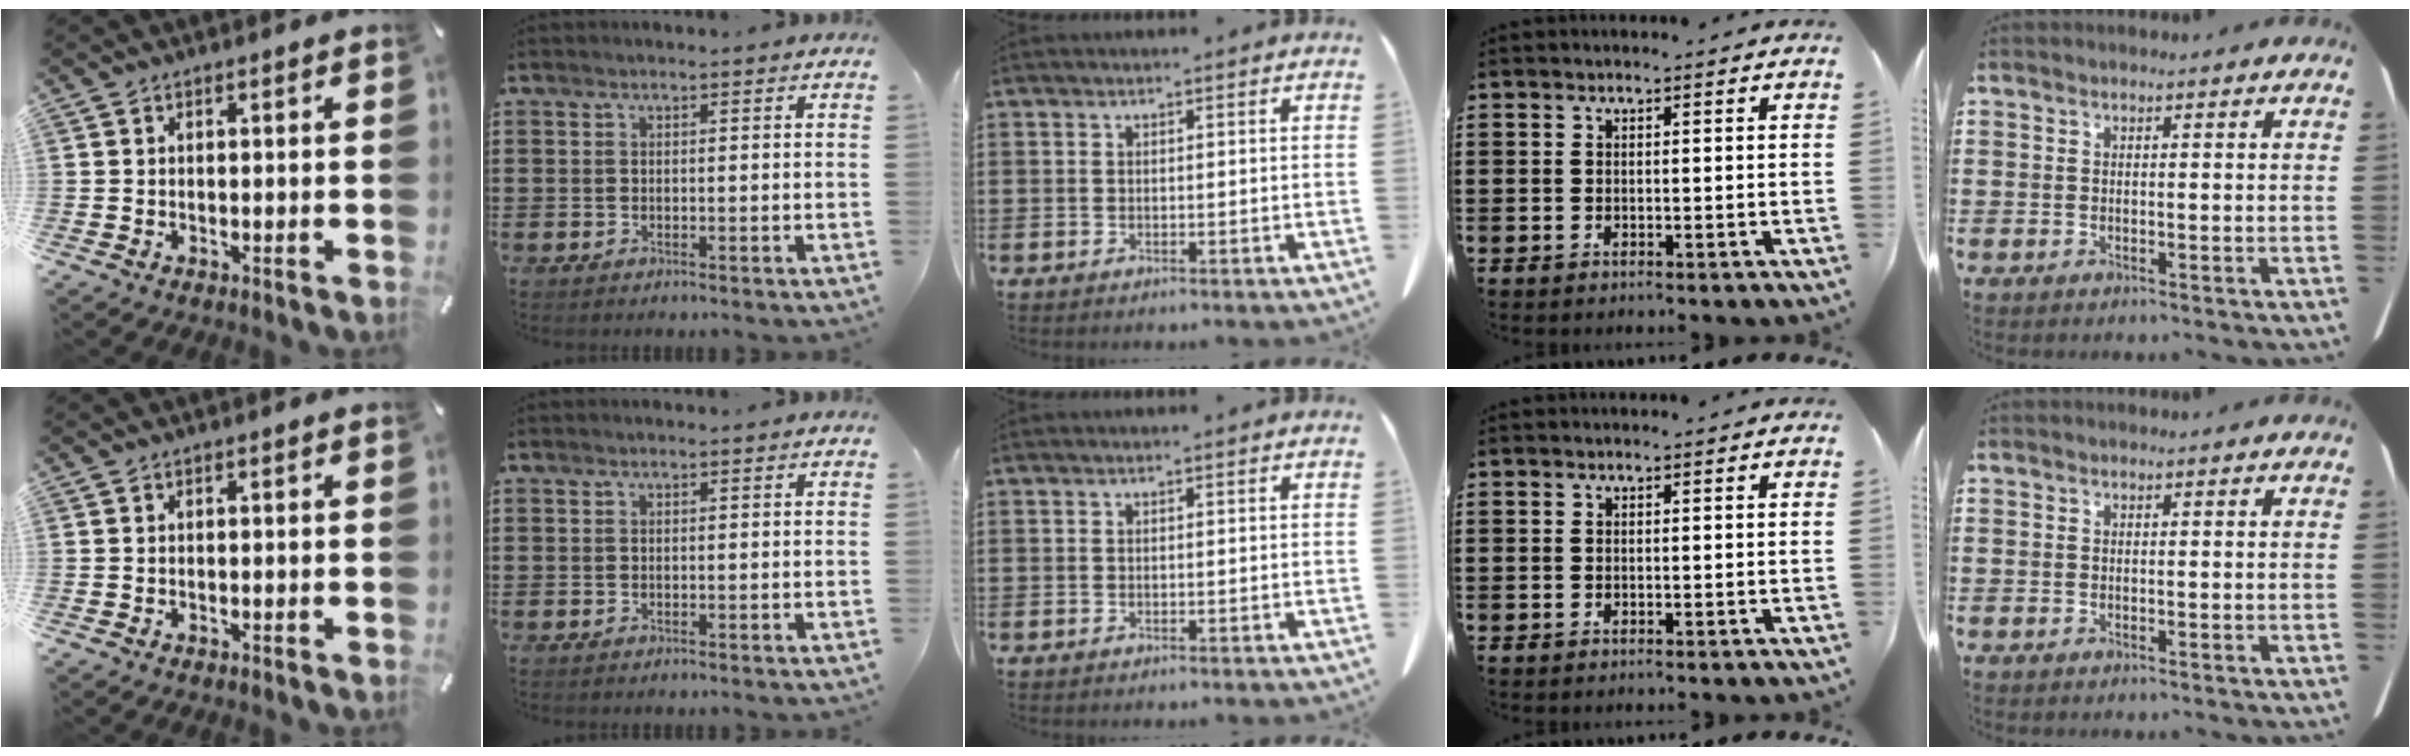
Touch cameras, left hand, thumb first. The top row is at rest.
{}